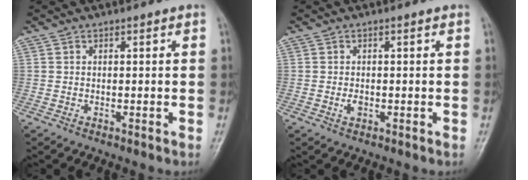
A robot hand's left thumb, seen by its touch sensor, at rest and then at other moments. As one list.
[{"total": 1.4, "force": [-0.2, 0.8, 1.1], "torque": [-0.015, -0.001, -0.003]}]